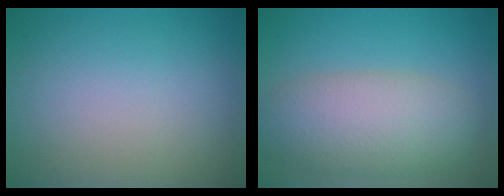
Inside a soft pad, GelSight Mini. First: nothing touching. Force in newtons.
{"total": 6.7, "press": 6.7, "slide": 0.1}